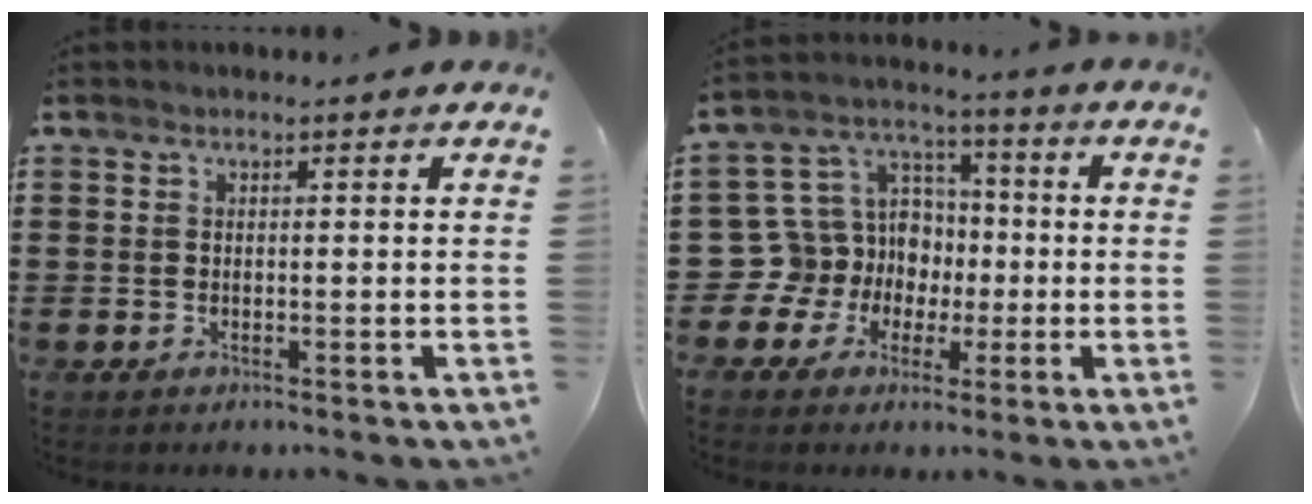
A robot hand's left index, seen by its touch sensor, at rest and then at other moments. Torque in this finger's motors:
{"motor_torque": [0.21, 0.45, 0.10, -0.01]}